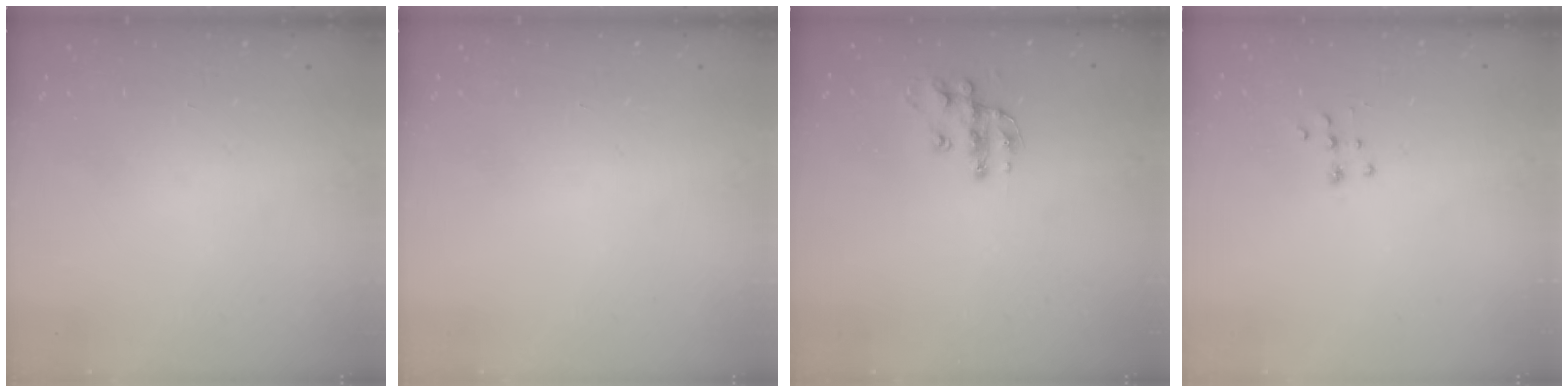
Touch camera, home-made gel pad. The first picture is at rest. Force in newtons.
{"total": 0.0}
{"total": 10.7, "press": 10.7, "slide": 0.6}
{"total": 6.8, "press": 6.8, "slide": 0.5}